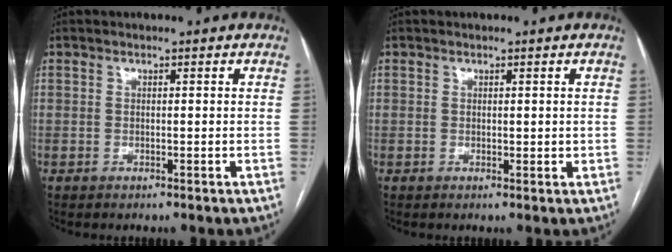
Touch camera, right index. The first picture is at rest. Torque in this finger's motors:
{"motor_torque": [-0.02, 0.27, 0.05, 0.05]}